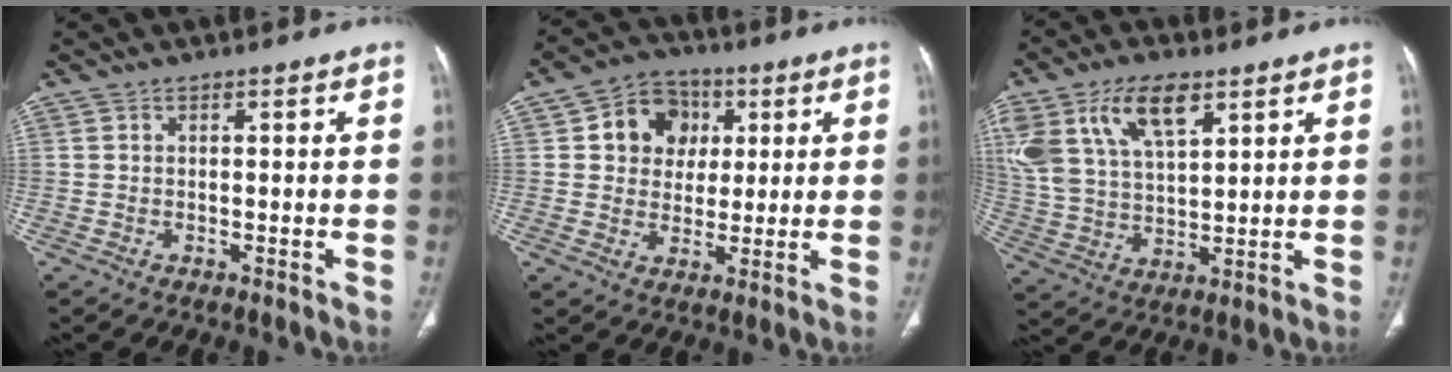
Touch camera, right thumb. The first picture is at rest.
{"total": 10.2, "force": [2.8, 8.7, 4.5], "torque": [-0.028, -0.001, 0.039]}
{"total": 16.7, "force": [8.2, 8.5, 11.8], "torque": [-0.230, -0.015, 0.162]}